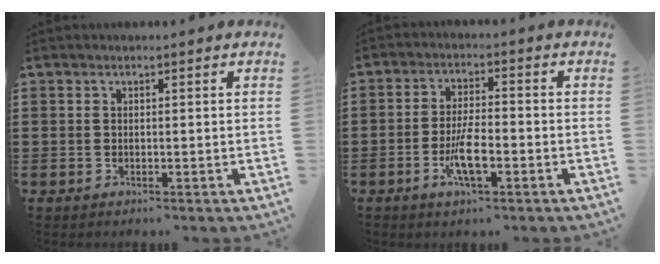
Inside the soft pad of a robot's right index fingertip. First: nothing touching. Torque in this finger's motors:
{"motor_torque": [1.07, 1.07, 0.34, 0.07]}